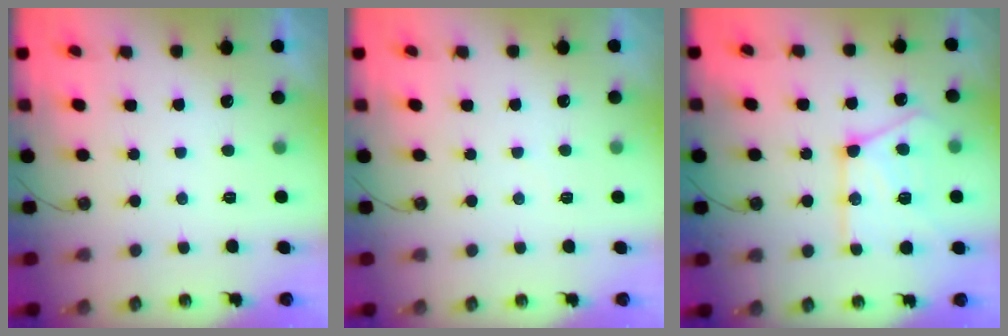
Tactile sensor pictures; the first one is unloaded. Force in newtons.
{"total": 3.3, "press": 3.2, "slide": 0.5}
{"total": 17.3, "press": 17.2, "slide": 1.5}